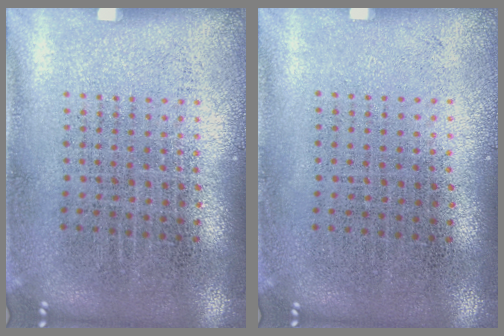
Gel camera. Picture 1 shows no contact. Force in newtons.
{"total": 0.0}